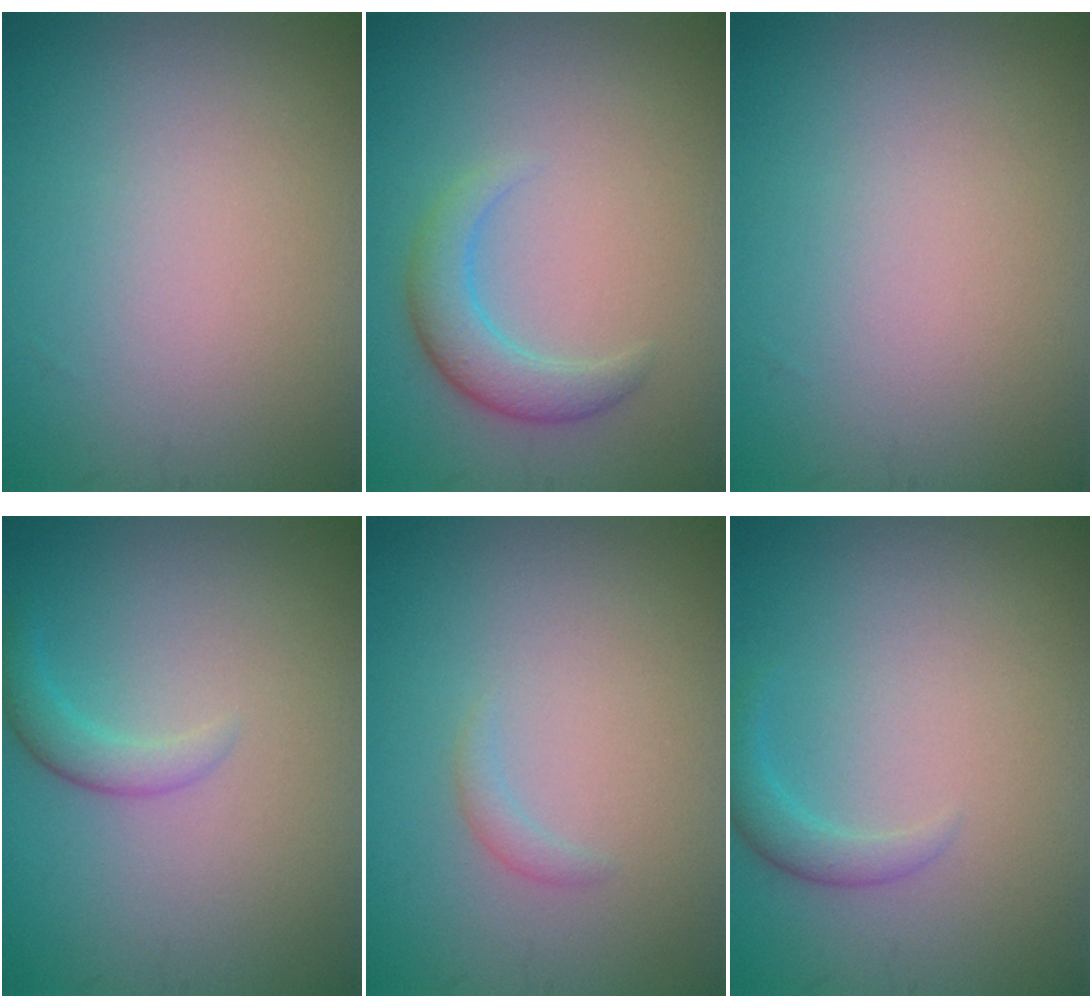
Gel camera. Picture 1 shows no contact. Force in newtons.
{"total": 2.9, "press": 2.9, "slide": 0.1}
{"total": 0.0}
{"total": 1.7, "press": 1.7, "slide": 0.1}
{"total": 0.8, "press": 0.8, "slide": 0.1}
{"total": 1.5, "press": 1.5, "slide": 0.2}